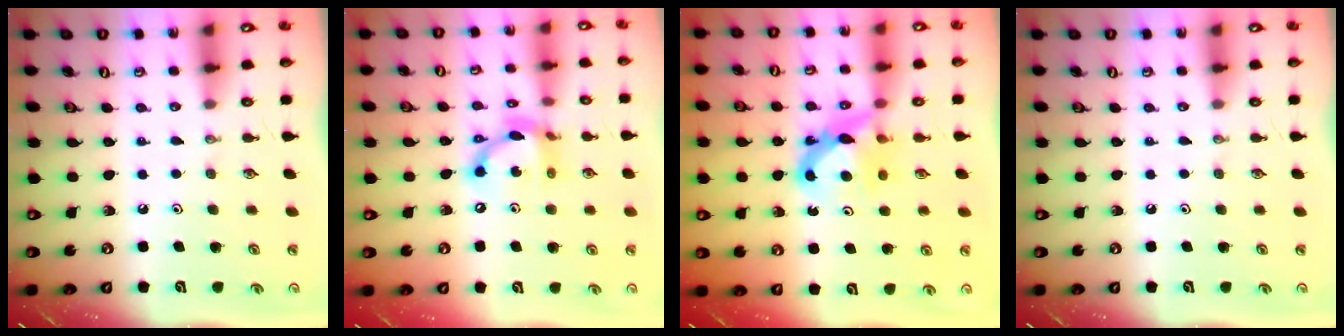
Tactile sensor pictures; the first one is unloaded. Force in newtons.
{"total": 12.5, "press": 12.4, "slide": 1.2}
{"total": 7.2, "press": 7.2, "slide": 0.5}
{"total": 0.0}